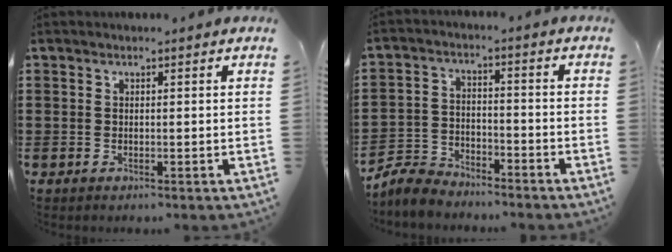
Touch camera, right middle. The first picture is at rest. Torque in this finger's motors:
{"motor_torque": [1.15, -0.54, 0.00, 0.01]}